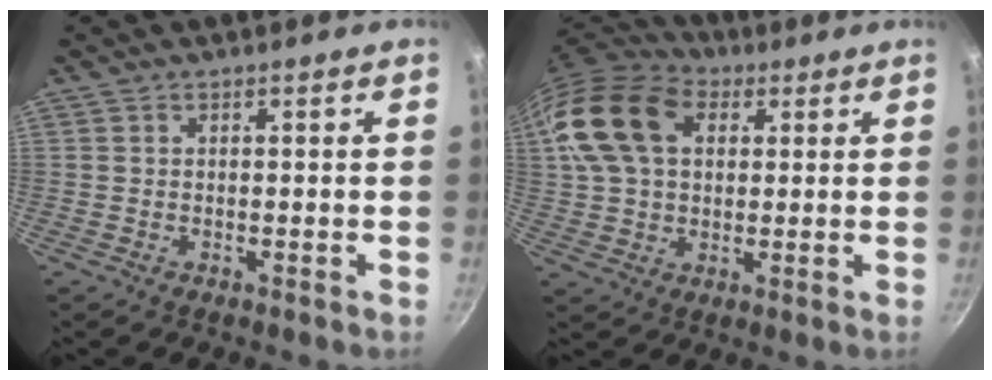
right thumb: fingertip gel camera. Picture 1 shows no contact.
{"total": 17.2, "force": [4.7, 12.0, 11.4], "torque": [-0.206, 0.015, 0.073]}